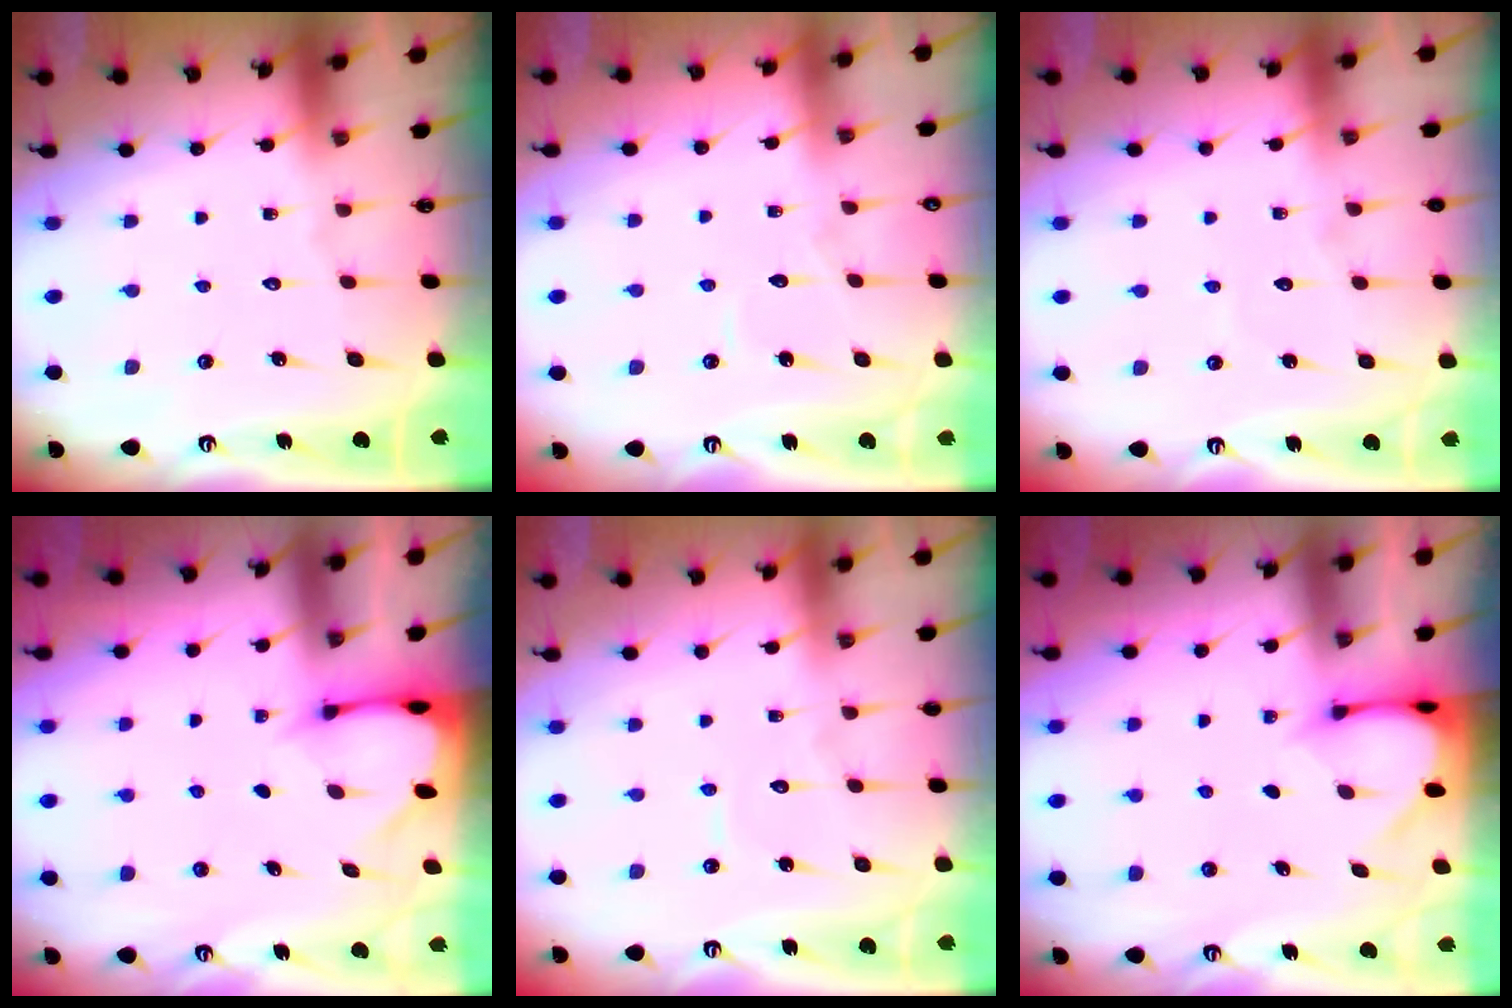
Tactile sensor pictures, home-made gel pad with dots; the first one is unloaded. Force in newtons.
{"total": 2.7, "press": 2.7, "slide": 0.2}
{"total": 2.6, "press": 2.6, "slide": 0.3}
{"total": 2.4, "press": 2.4, "slide": 0.1}
{"total": 3.6, "press": 3.6, "slide": 0.1}
{"total": 3.0, "press": 3.0, "slide": 0.3}